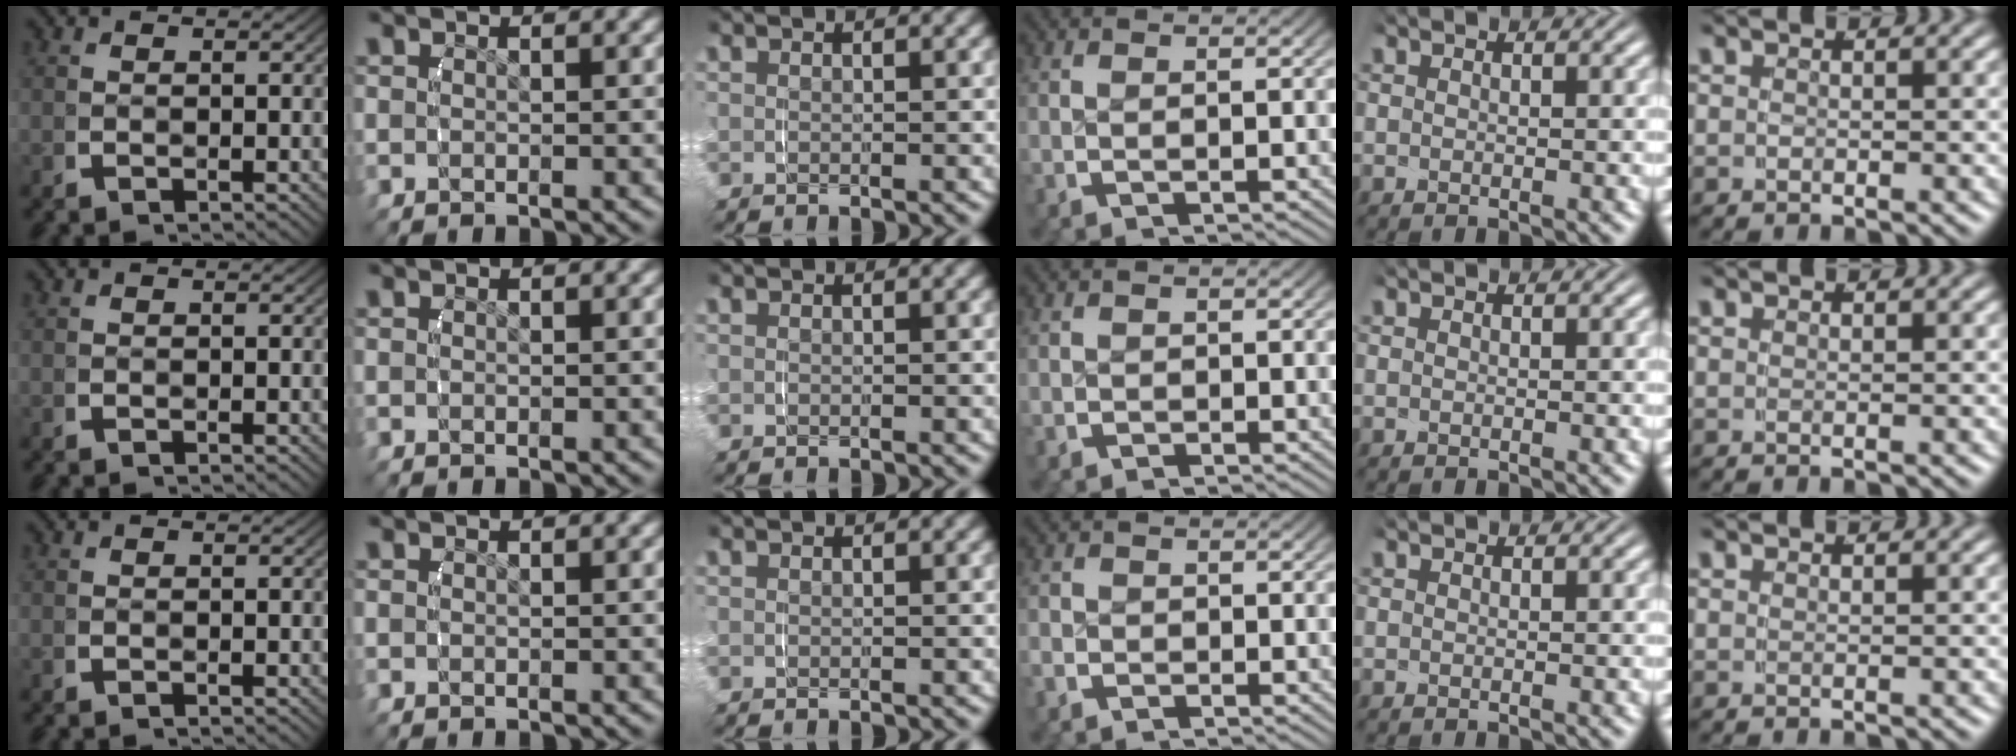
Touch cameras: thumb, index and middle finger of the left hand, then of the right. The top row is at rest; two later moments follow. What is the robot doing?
{"motion": "grasp_and_lifting", "object": "towel"}